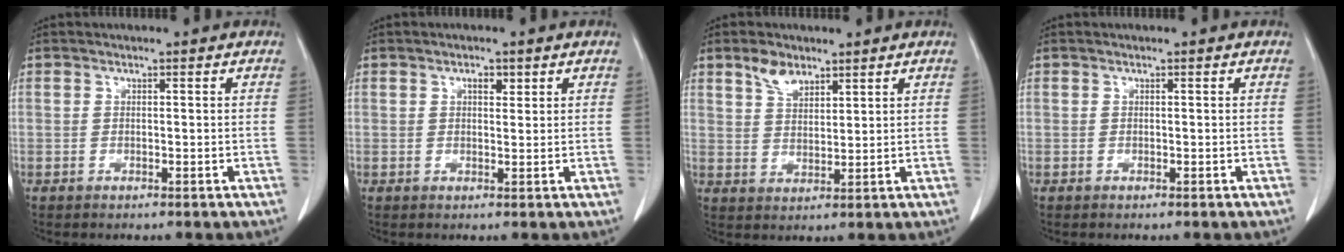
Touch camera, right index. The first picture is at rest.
{"total": 2.2, "force": [1.0, 1.2, 1.5], "torque": [-0.027, 0.002, 0.017]}
{"total": 4.8, "force": [3.3, 2.5, 2.5], "torque": [-0.051, 0.005, 0.068]}
{"total": 0.0}